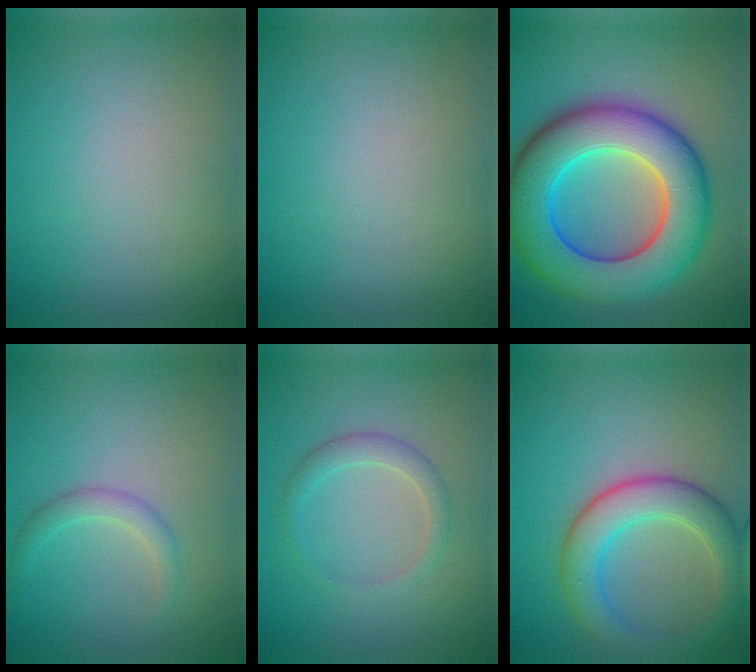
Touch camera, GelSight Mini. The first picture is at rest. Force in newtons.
{"total": 0.0}
{"total": 13.2, "press": 13.2, "slide": 0.3}
{"total": 1.7, "press": 1.7, "slide": 0.1}
{"total": 1.9, "press": 1.9, "slide": 0.0}
{"total": 5.8, "press": 5.7, "slide": 0.3}